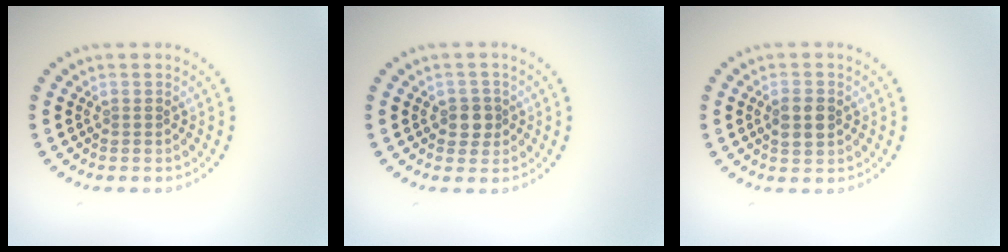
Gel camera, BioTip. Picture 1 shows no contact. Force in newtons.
{"total": 1.9, "press": 1.7, "slide": 0.8}
{"total": 2.2, "press": 2.1, "slide": 0.2}